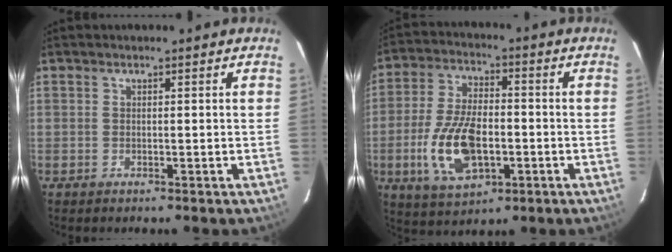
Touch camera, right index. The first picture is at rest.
{"total": 14.3, "force": [-3.6, 7.2, 11.8], "torque": [-0.245, -0.003, -0.059]}